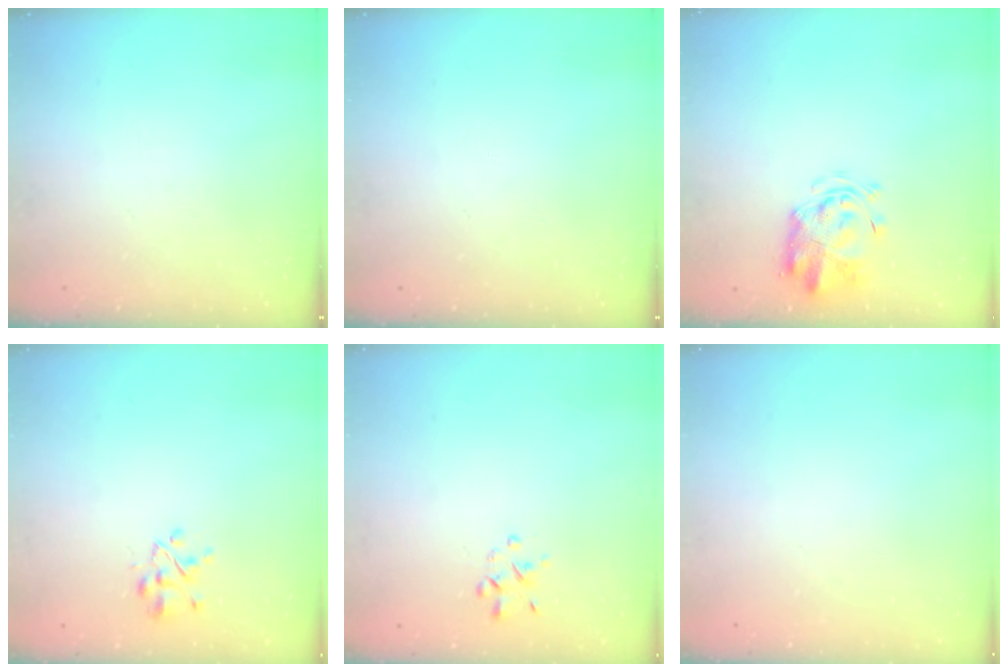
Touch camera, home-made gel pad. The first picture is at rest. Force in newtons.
{"total": 0.0}
{"total": 2.9, "press": 2.9, "slide": 0.6}
{"total": 3.2, "press": 3.1, "slide": 0.7}
{"total": 1.5, "press": 1.5, "slide": 0.3}
{"total": 1.8, "press": 1.8, "slide": 0.2}